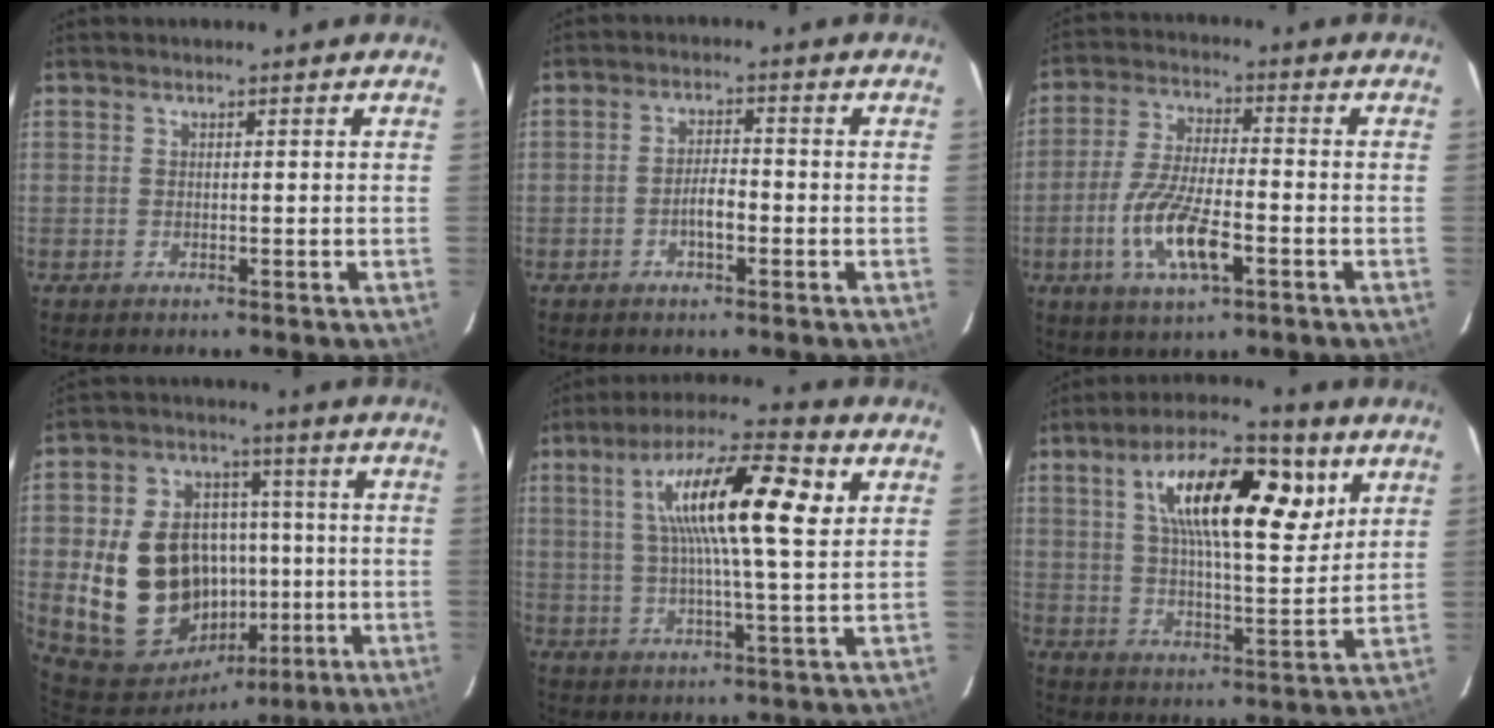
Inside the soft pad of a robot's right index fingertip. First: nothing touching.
{"total": 3.5, "force": [-1.6, 1.1, 2.9], "torque": [-0.059, 0.007, -0.026]}
{"total": 11.8, "force": [-4.5, 3.5, 10.4], "torque": [-0.216, -0.010, -0.082]}
{"total": 21.6, "force": [-3.0, 17.4, 12.6], "torque": [-0.292, 0.038, -0.019]}
{"total": 16.6, "force": [5.1, 2.6, 15.6], "torque": [-0.270, 0.026, 0.080]}
{"total": 19.0, "force": [7.8, 6.9, 15.8], "torque": [-0.259, 0.015, 0.120]}